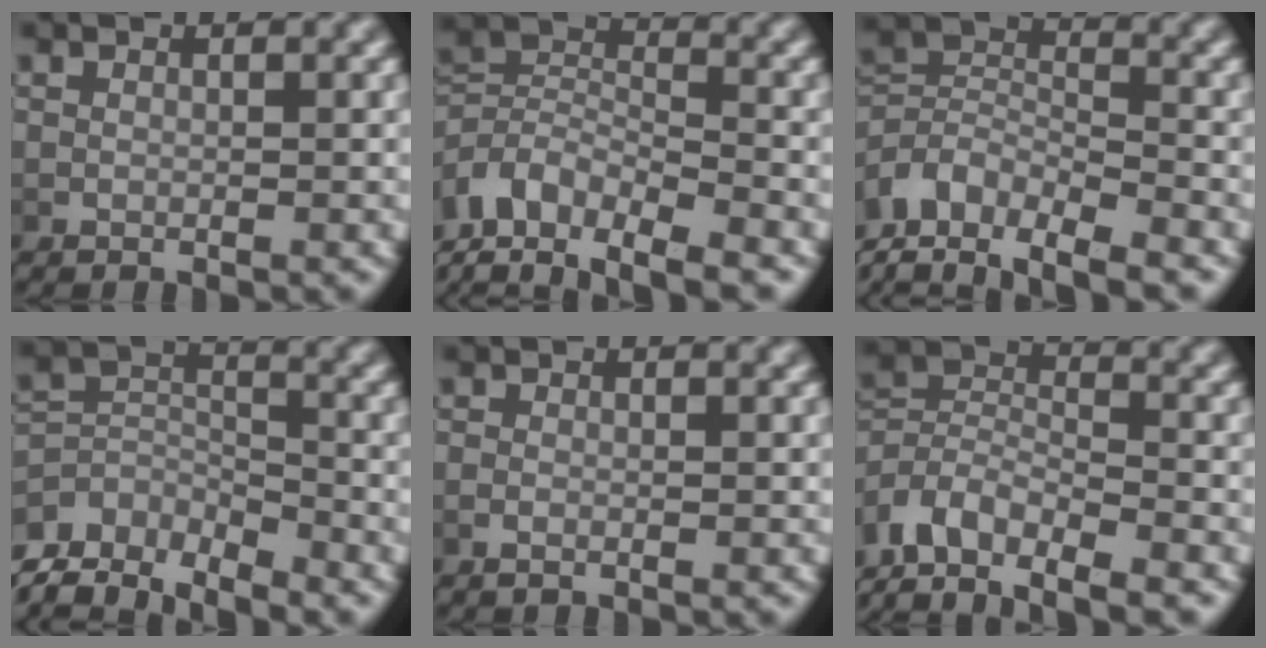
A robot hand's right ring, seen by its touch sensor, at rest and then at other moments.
{"total": 8.6, "force": [-5.0, 5.8, 3.9], "torque": [-0.099, -0.038, -0.079]}
{"total": 9.7, "force": [-5.9, 6.6, 3.9], "torque": [-0.101, -0.044, -0.093]}
{"total": 9.8, "force": [-5.6, 6.7, 4.5], "torque": [-0.100, -0.062, -0.076]}
{"total": 0.8, "force": [-0.6, 0.2, 0.5], "torque": [-0.015, -0.003, -0.010]}
{"total": 8.9, "force": [-5.9, 5.6, 3.7], "torque": [-0.096, -0.047, -0.091]}